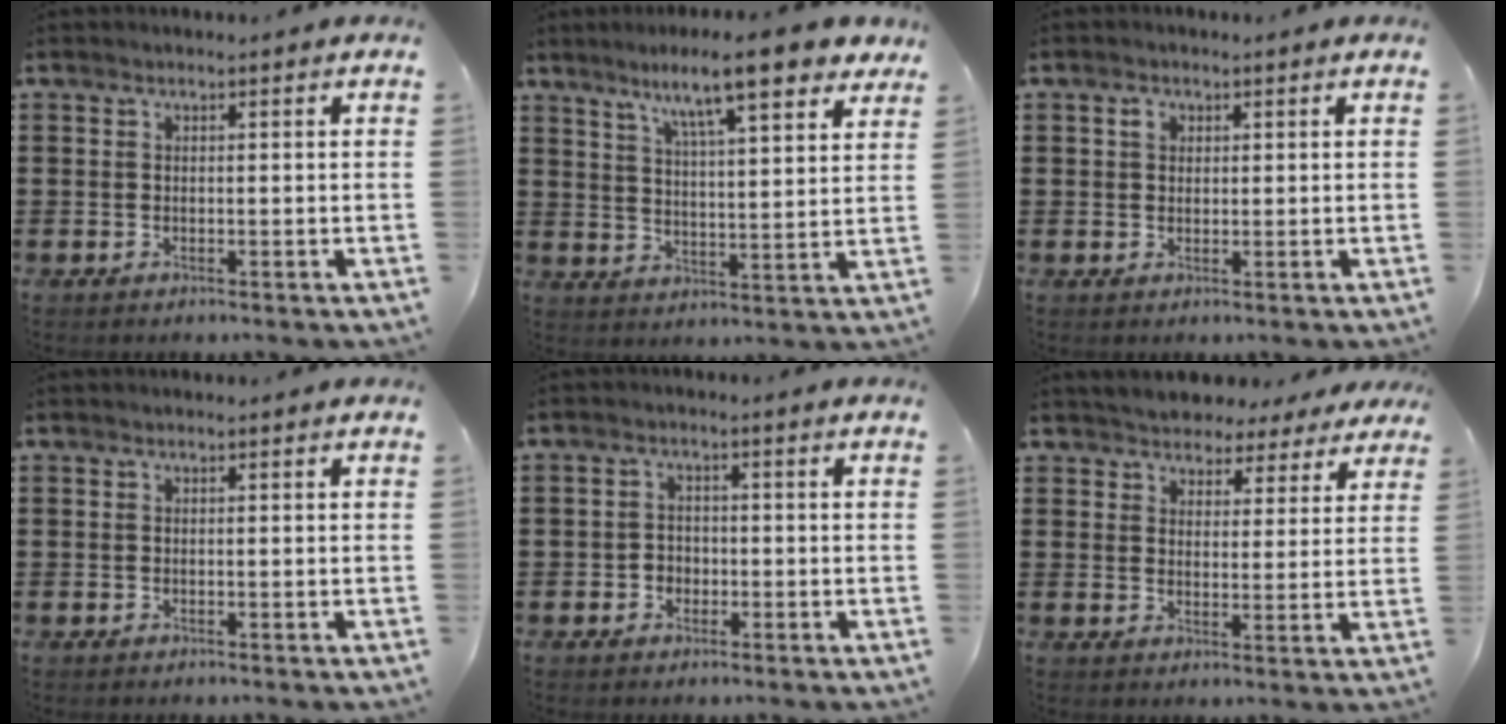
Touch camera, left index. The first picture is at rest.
{"total": 10.0, "force": [7.7, 0.7, 6.4], "torque": [-0.122, -0.031, 0.125]}
{"total": 1.7, "force": [0.7, 1.2, 0.9], "torque": [-0.020, 0.008, 0.013]}
{"total": 0.0}
{"total": 2.1, "force": [-1.0, 1.7, 0.5], "torque": [-0.016, 0.004, -0.023]}
{"total": 4.1, "force": [3.9, 1.1, -0.1], "torque": [-0.020, -0.014, 0.069]}